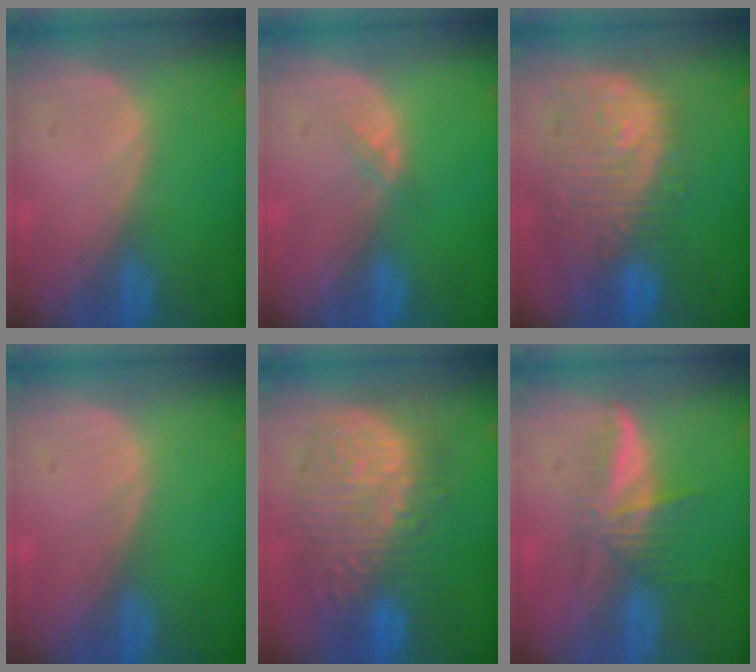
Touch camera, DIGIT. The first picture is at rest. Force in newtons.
{"total": 1.0, "press": 1.0, "slide": 0.2}
{"total": 12.1, "press": 10.9, "slide": 5.4}
{"total": 0.0}
{"total": 13.3, "press": 13.3, "slide": 1.2}
{"total": 5.9, "press": 5.4, "slide": 2.3}